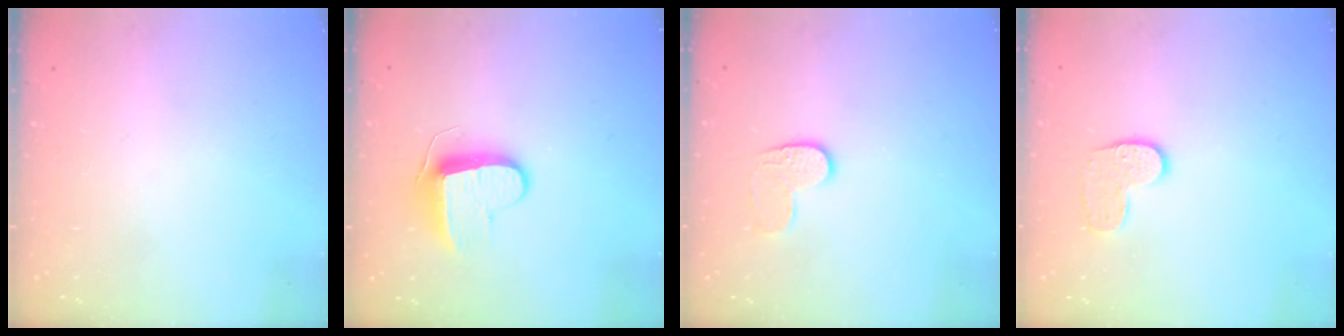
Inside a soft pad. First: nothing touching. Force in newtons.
{"total": 9.7, "press": 9.7, "slide": 0.4}
{"total": 5.7, "press": 5.7, "slide": 0.3}
{"total": 7.3, "press": 7.3, "slide": 0.2}